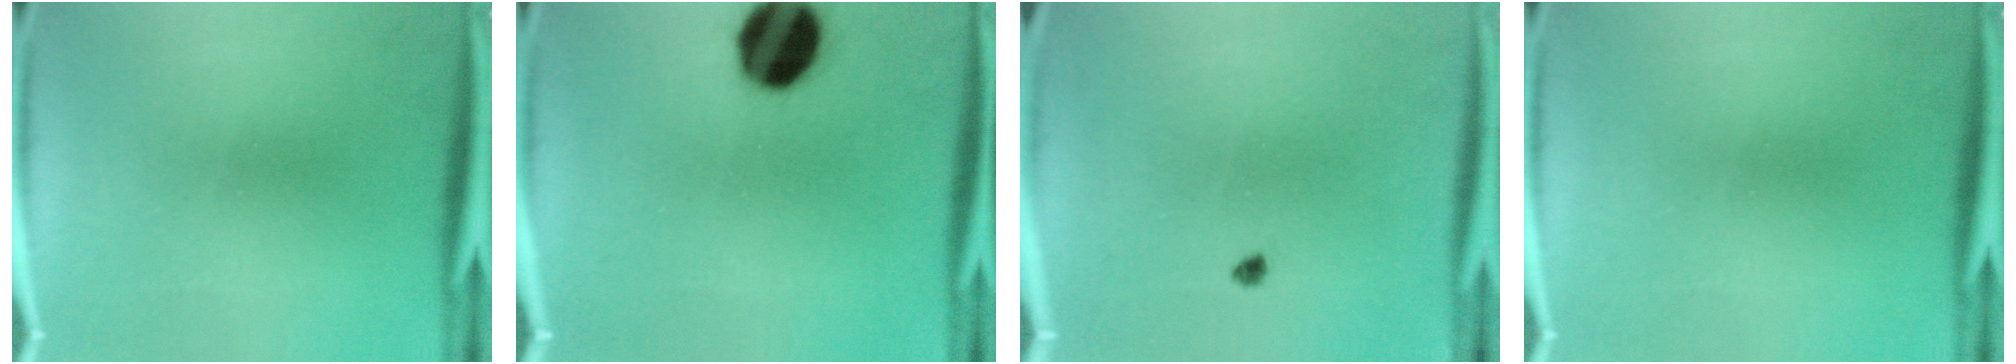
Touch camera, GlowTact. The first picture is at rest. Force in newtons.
{"total": 15.8}
{"total": 0.9}
{"total": 0.0}